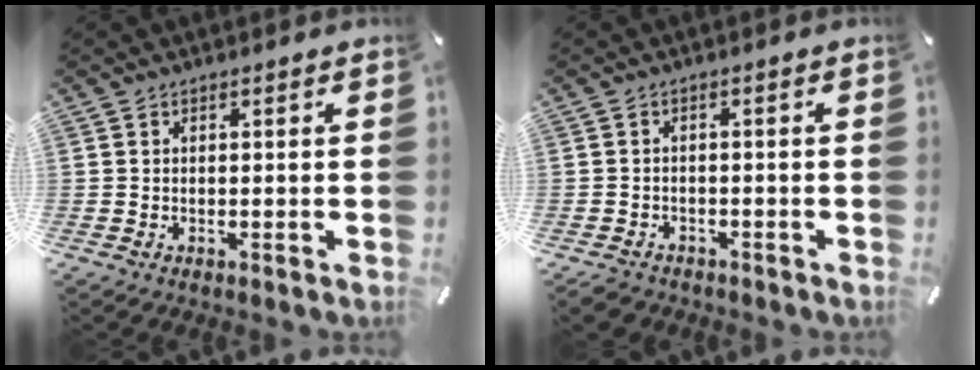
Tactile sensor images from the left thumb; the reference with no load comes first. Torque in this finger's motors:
{"motor_torque": [0.00, 0.00, 0.06, 0.06, 0.00]}